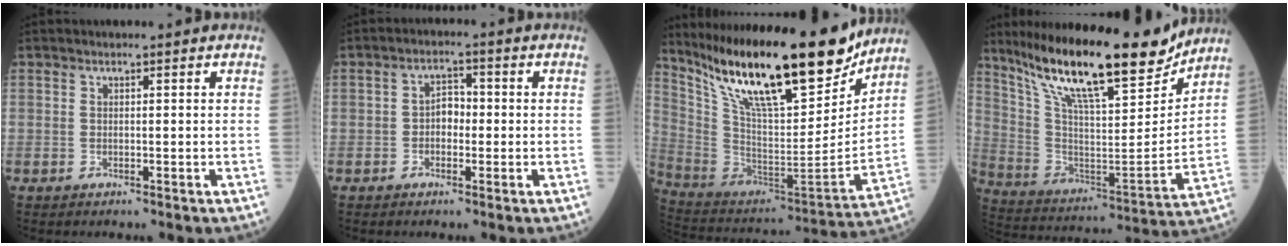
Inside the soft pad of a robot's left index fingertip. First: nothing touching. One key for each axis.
{"total": 3.3, "fx": -0.5, "fy": 2.1, "fz": 2.5, "tx": -0.039, "ty": 0.015, "tz": -0.014}
{"total": 26.6, "fx": 20.1, "fy": 5.2, "fz": 16.7, "tx": -0.296, "ty": -0.018, "tz": 0.338}
{"total": 23.3, "fx": 18.4, "fy": 3.9, "fz": 13.8, "tx": -0.251, "ty": -0.010, "tz": 0.307}